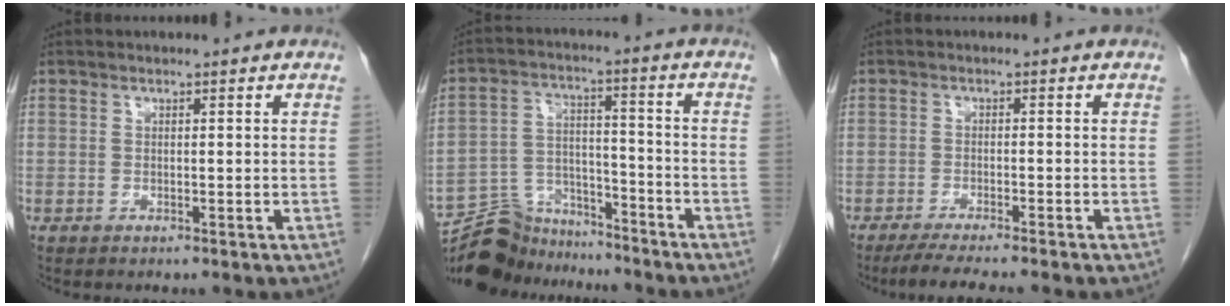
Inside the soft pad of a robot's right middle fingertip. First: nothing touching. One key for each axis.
{"total": 11.3, "fx": -10.8, "fy": 3.6, "fz": 0.4, "tx": -0.008, "ty": 0.036, "tz": -0.186}
{"total": 6.2, "fx": -5.2, "fy": -0.4, "fz": 3.3, "tx": -0.043, "ty": -0.016, "tz": -0.084}